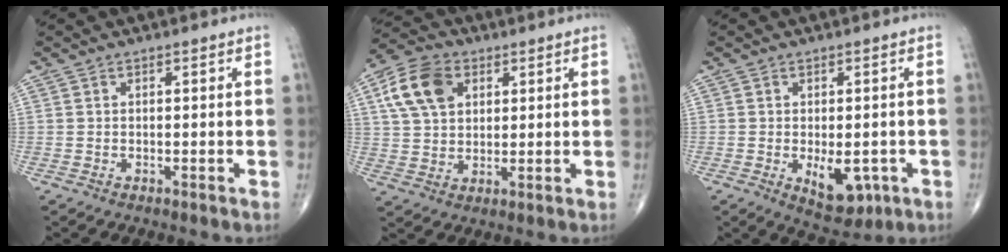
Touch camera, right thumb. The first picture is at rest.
{"total": 11.1, "force": [4.0, 7.5, 7.1], "torque": [-0.121, 0.002, 0.070]}
{"total": 7.4, "force": [-2.1, 4.0, 5.9], "torque": [-0.064, -0.006, -0.016]}